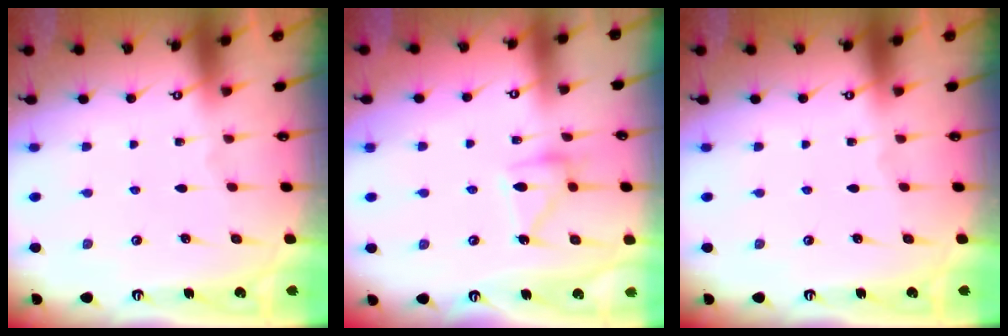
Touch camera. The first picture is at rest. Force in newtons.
{"total": 13.0, "press": 12.9, "slide": 0.7}
{"total": 0.0}